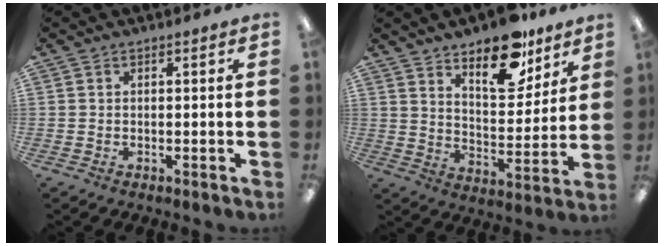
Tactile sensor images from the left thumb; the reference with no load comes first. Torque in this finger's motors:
{"motor_torque": [0.63, 0.36, 0.84, -1.30, 0.10]}